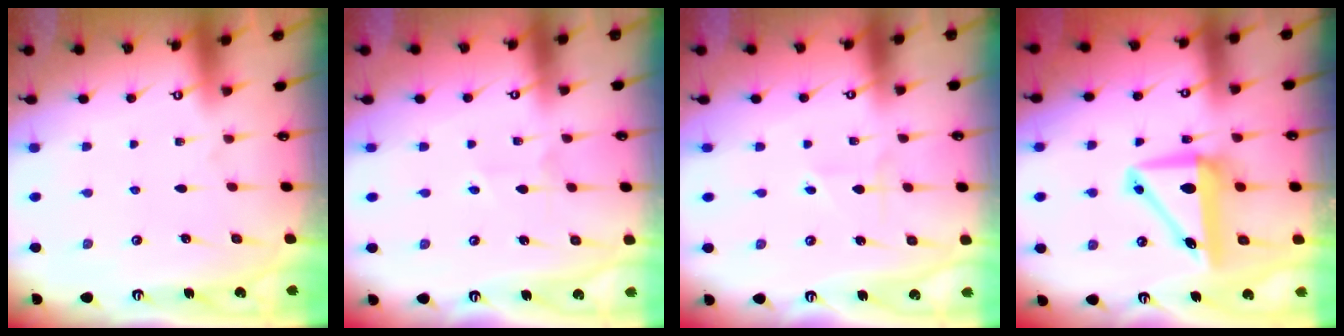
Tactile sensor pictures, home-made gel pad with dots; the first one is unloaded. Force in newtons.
{"total": 2.5, "press": 2.4, "slide": 0.6}
{"total": 1.8, "press": 1.8, "slide": 0.2}
{"total": 9.8, "press": 9.6, "slide": 2.2}